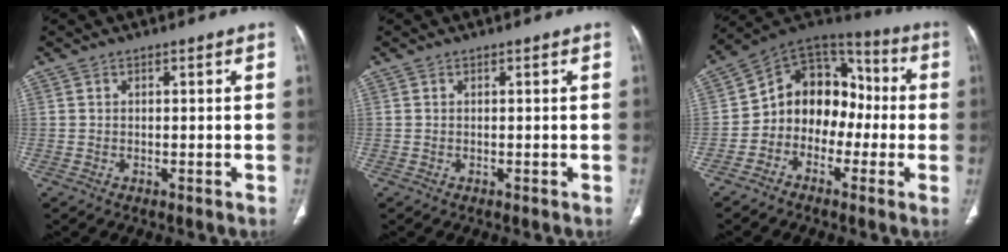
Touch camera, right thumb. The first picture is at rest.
{"total": 0.0}
{"total": 13.5, "force": [-2.4, 10.8, 7.8], "torque": [-0.069, 0.066, -0.057]}